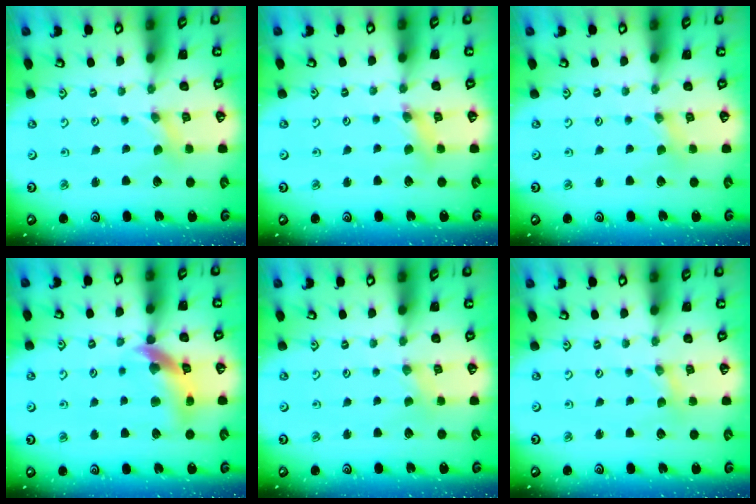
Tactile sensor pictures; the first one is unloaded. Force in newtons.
{"total": 4.4, "press": 4.4, "slide": 0.4}
{"total": 0.7, "press": 0.7, "slide": 0.1}
{"total": 13.2, "press": 13.1, "slide": 1.6}
{"total": 0.0}
{"total": 0.0}